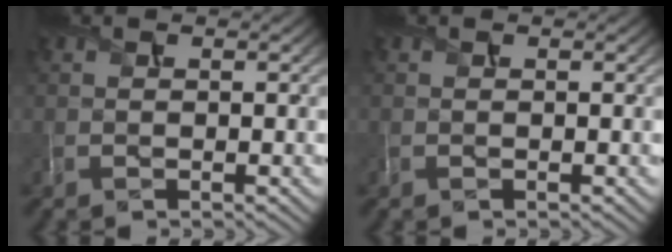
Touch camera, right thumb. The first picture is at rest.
{"total": 0.0}